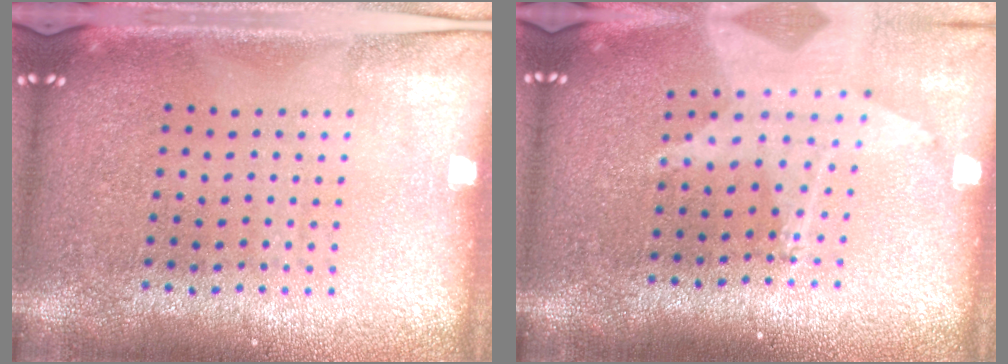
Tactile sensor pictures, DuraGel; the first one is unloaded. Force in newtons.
{"total": 2.0, "press": 1.5, "slide": 1.3}